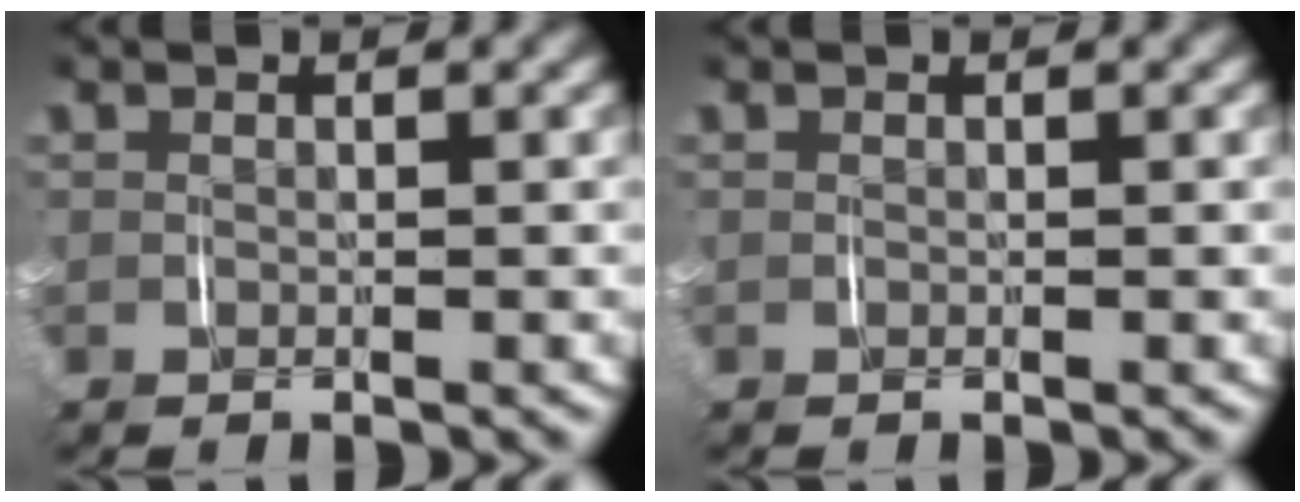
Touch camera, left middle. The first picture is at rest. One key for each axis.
{"total": 0.0}